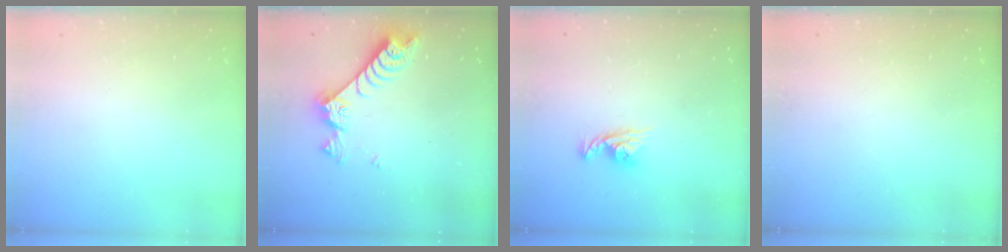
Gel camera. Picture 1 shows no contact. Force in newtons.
{"total": 7.6, "press": 7.5, "slide": 1.0}
{"total": 7.6, "press": 7.6, "slide": 0.6}
{"total": 0.0}